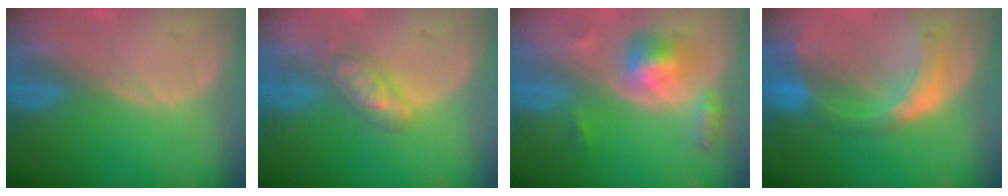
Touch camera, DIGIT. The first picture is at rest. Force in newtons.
{"total": 5.0, "press": 5.0, "slide": 0.2}
{"total": 5.7, "press": 5.7, "slide": 0.4}
{"total": 7.8, "press": 6.9, "slide": 3.6}